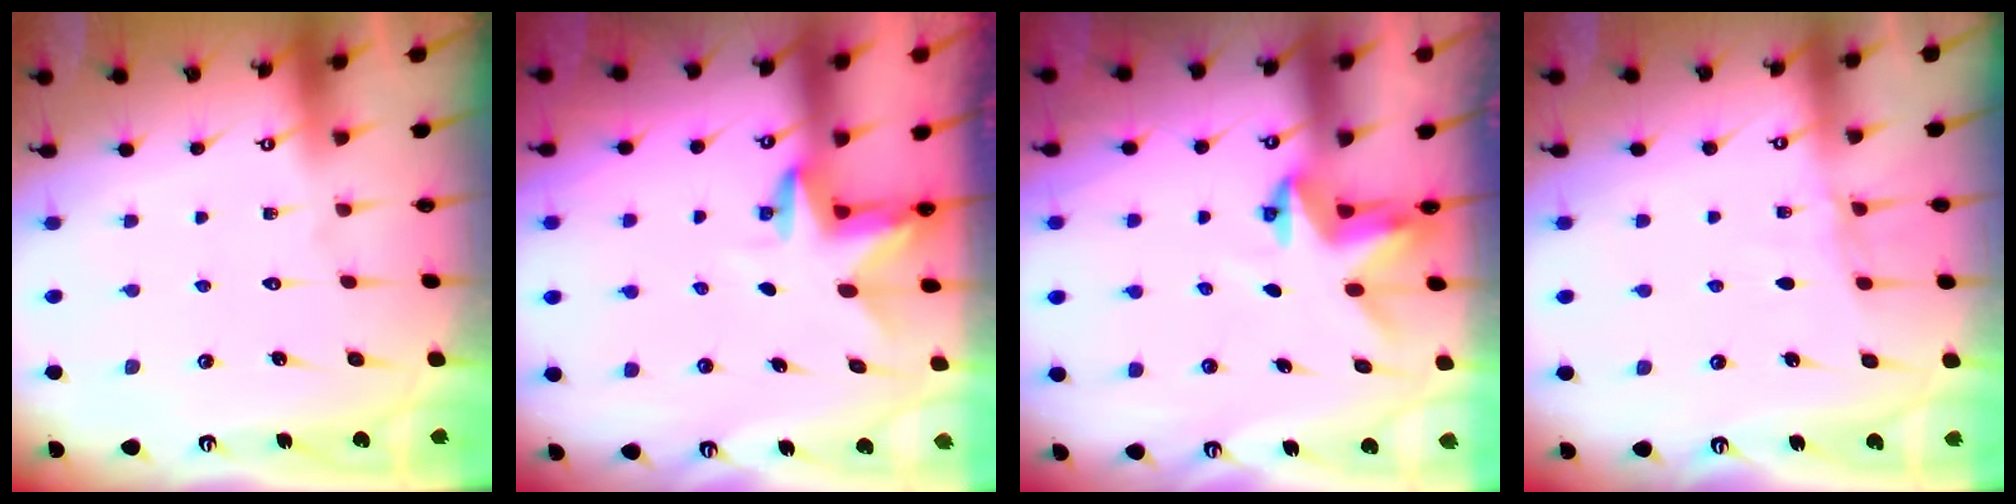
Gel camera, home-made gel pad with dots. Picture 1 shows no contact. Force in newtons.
{"total": 3.4, "press": 3.4, "slide": 0.1}
{"total": 3.1, "press": 3.1, "slide": 0.2}
{"total": 5.9, "press": 5.9, "slide": 0.6}